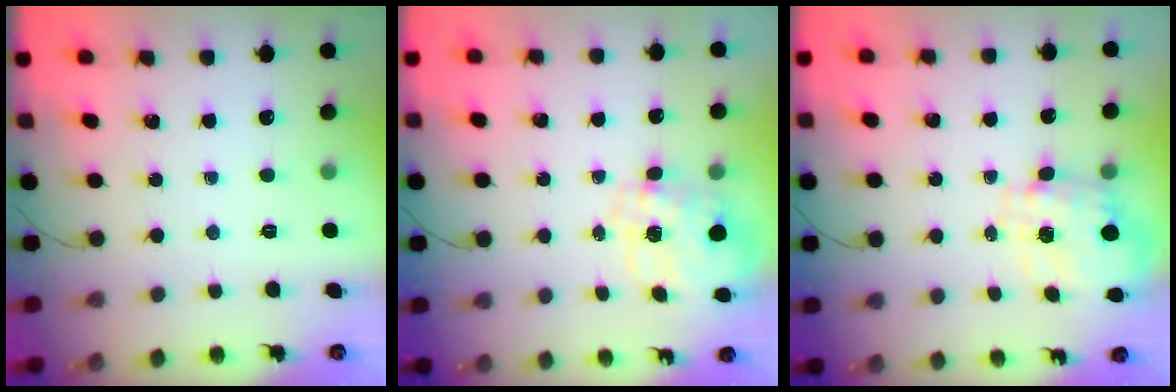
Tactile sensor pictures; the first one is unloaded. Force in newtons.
{"total": 9.0, "press": 8.9, "slide": 1.2}
{"total": 2.9, "press": 2.7, "slide": 1.2}